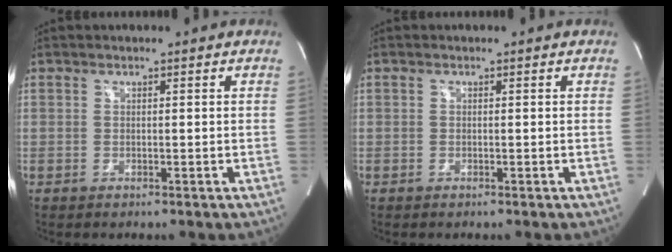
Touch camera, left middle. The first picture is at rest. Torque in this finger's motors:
{"motor_torque": [-0.10, -0.05, 0.04, 0.01]}